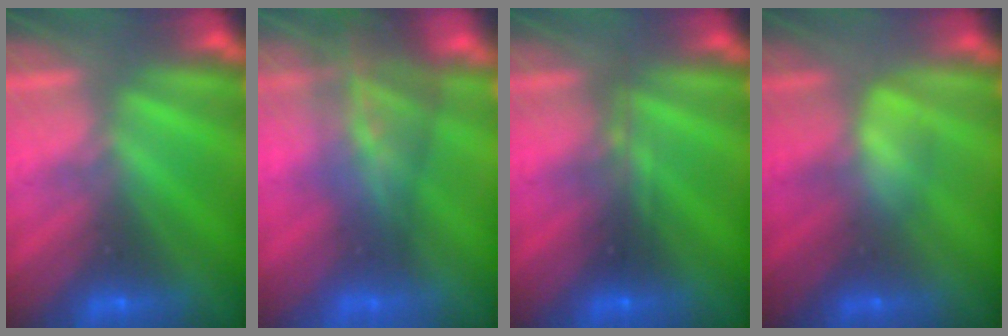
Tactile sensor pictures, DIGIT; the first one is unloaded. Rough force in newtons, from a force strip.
{"total": 7.4}
{"total": 2.3}
{"total": 2.6}